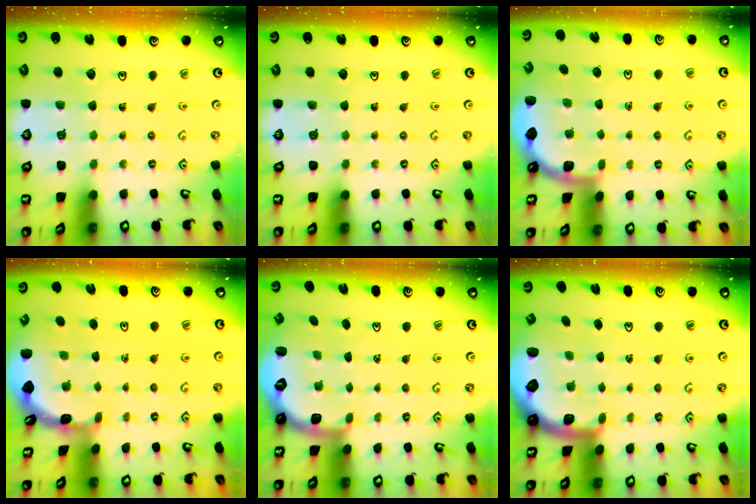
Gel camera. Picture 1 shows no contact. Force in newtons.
{"total": 0.0}
{"total": 1.8, "press": 1.7, "slide": 0.0}
{"total": 1.6, "press": 1.6, "slide": 0.1}
{"total": 2.6, "press": 1.5, "slide": 2.1}
{"total": 1.7, "press": 1.7, "slide": 0.4}